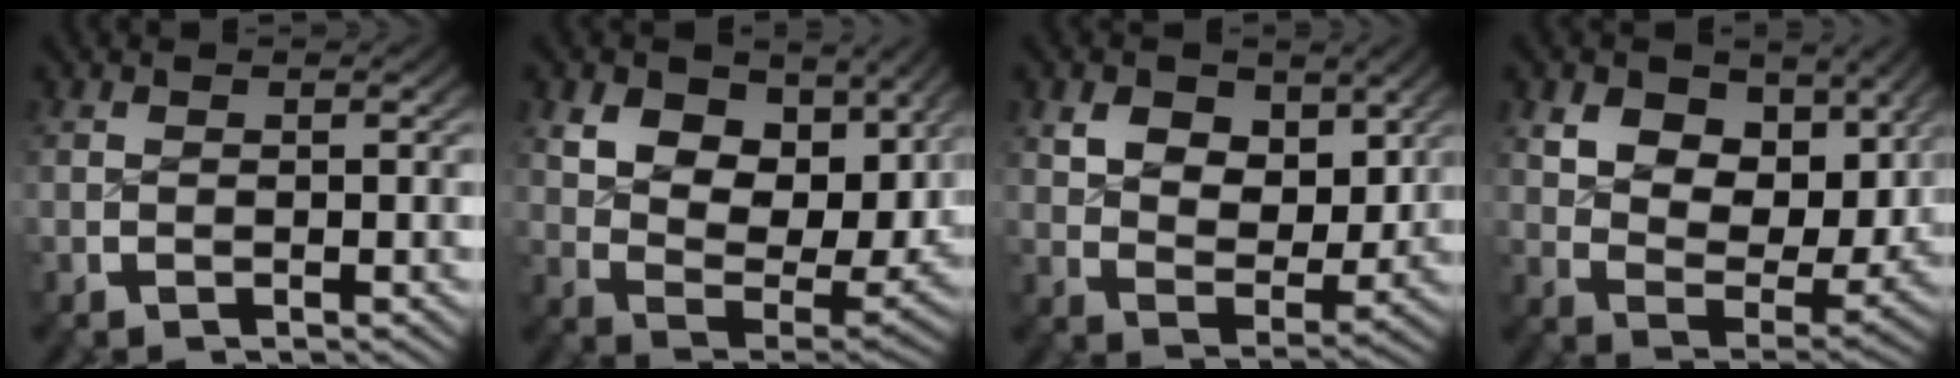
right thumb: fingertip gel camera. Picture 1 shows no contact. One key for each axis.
{"total": 10.4, "fx": 2.2, "fy": 7.0, "fz": 7.4, "tx": -0.138, "ty": -0.037, "tz": 0.048}
{"total": 6.0, "fx": 1.5, "fy": 4.3, "fz": 3.9, "tx": -0.079, "ty": -0.035, "tz": 0.038}
{"total": 9.4, "fx": 2.1, "fy": 6.5, "fz": 6.5, "tx": -0.122, "ty": -0.036, "tz": 0.046}